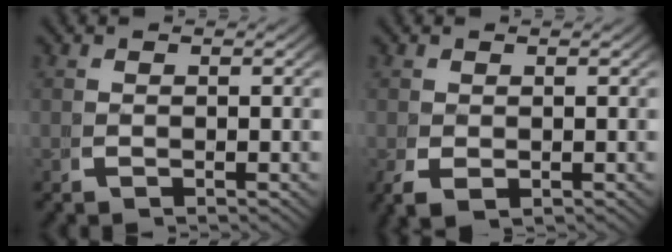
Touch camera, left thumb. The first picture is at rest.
{"total": 1.6, "force": [-0.3, 1.1, 1.1], "torque": [-0.031, -0.016, 0.008]}